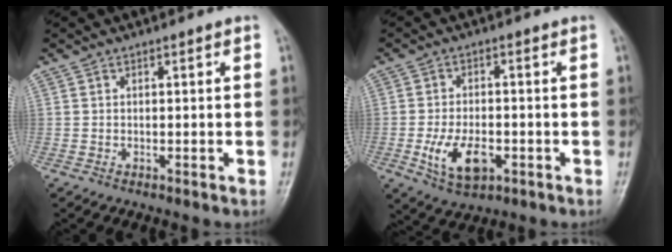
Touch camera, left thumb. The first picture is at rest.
{"total": 8.3, "force": [-2.5, 4.9, 6.3], "torque": [-0.109, 0.003, -0.036]}